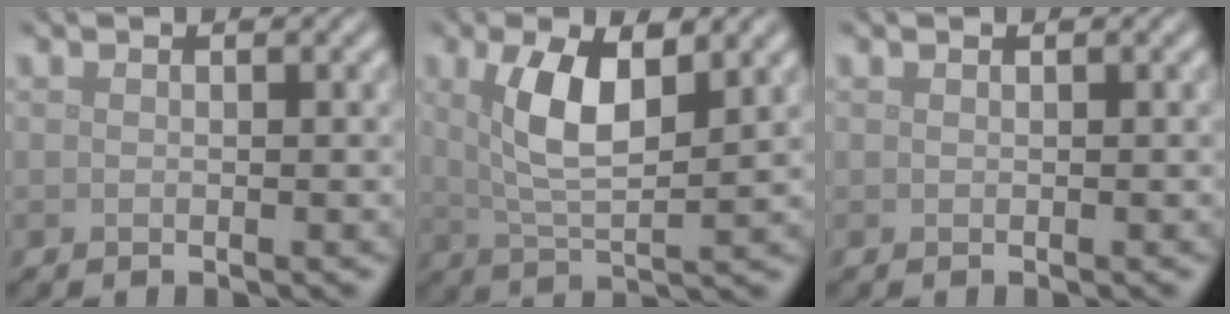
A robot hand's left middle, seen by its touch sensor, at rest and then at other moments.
{"total": 6.0, "force": [2.0, 2.2, 5.2], "torque": [-0.105, 0.001, 0.038]}
{"total": 0.0}